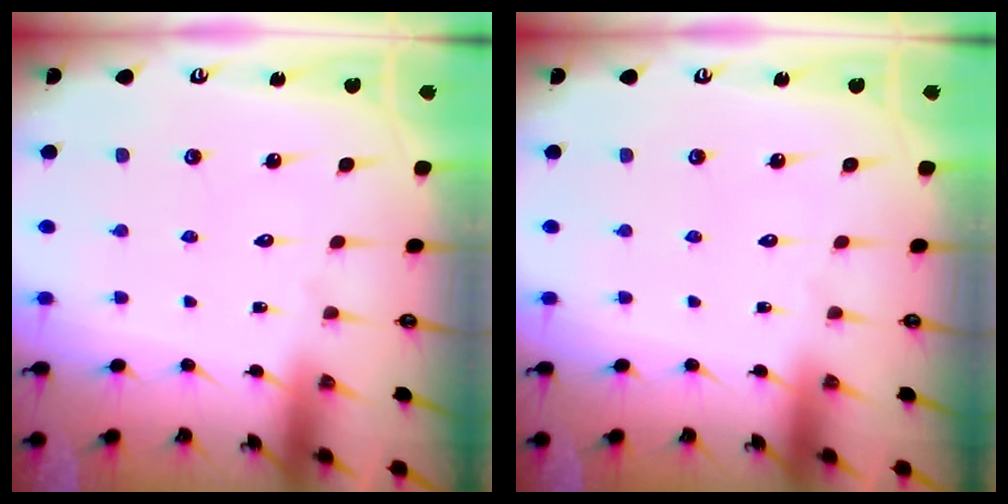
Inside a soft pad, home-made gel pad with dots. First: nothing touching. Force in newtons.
{"total": 0.0}